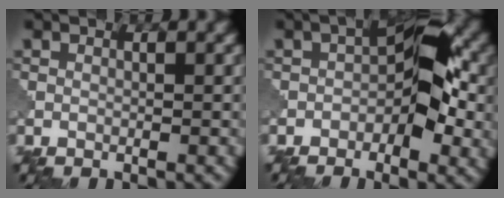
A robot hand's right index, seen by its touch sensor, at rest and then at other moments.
{"total": 6.8, "force": [-1.4, 3.5, 5.7], "torque": [-0.074, 0.011, -0.034]}